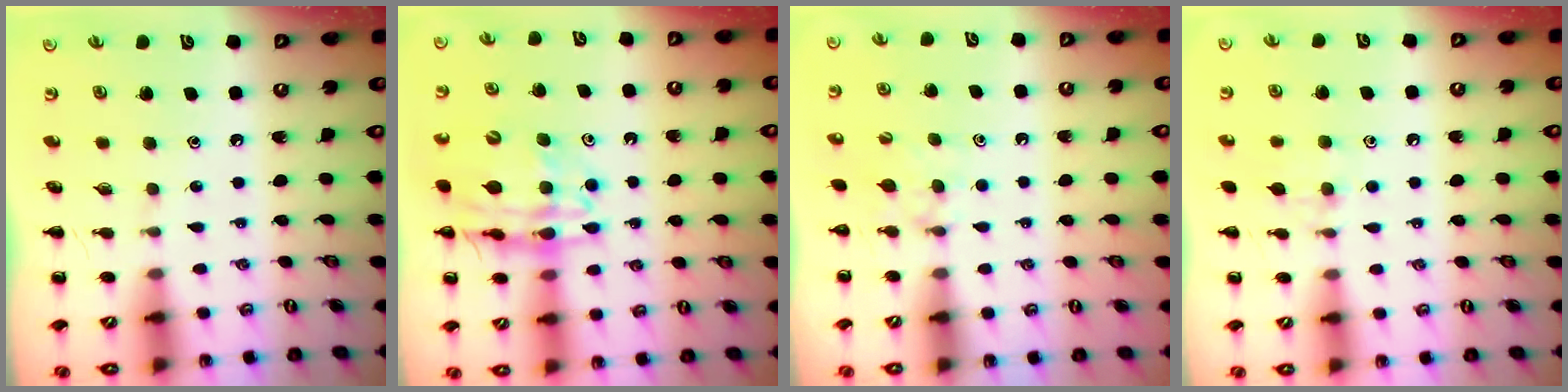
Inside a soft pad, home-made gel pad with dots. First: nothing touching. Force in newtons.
{"total": 16.8, "press": 16.3, "slide": 3.9}
{"total": 5.3, "press": 5.1, "slide": 1.6}
{"total": 8.1, "press": 7.9, "slide": 1.8}